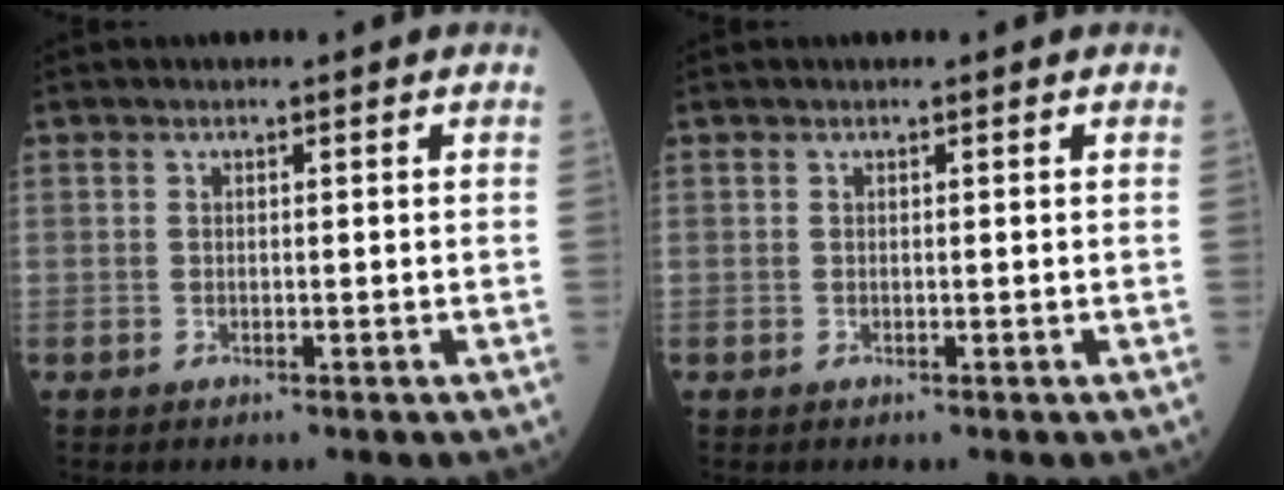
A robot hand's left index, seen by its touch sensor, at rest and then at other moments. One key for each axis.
{"total": 0.0}